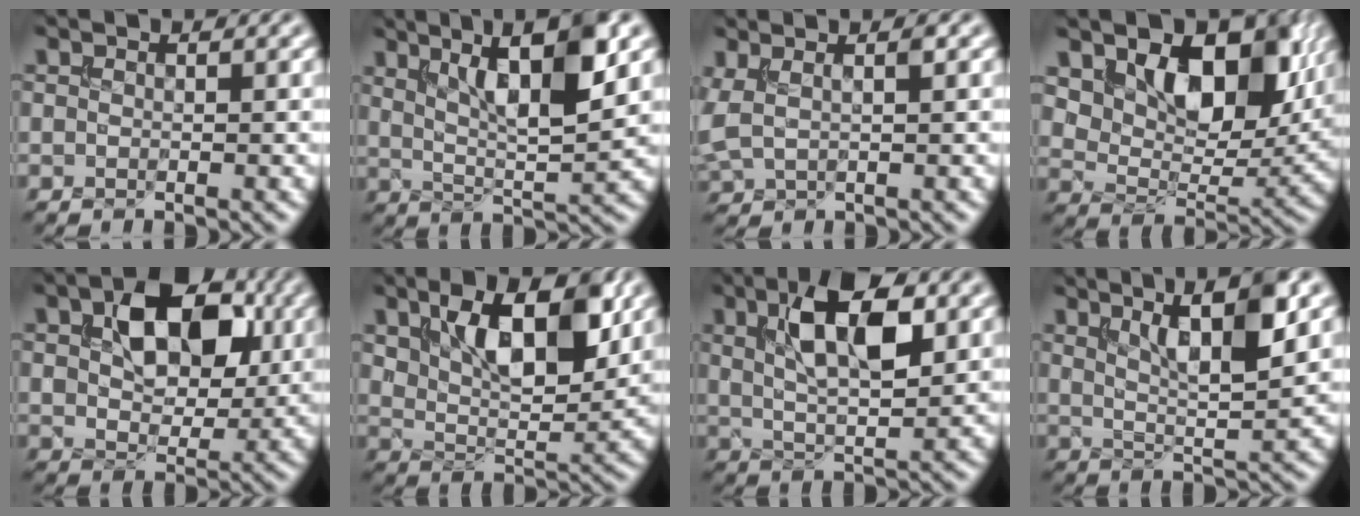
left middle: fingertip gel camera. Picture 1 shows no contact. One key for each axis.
{"total": 8.2, "fx": 3.4, "fy": 2.0, "fz": 7.2, "tx": -0.114, "ty": 0.006, "tz": 0.060}
{"total": 2.5, "fx": 1.0, "fy": 0.9, "fz": 2.1, "tx": -0.044, "ty": 0.005, "tz": 0.021}
{"total": 9.7, "fx": 4.1, "fy": 6.0, "fz": 6.4, "tx": -0.097, "ty": -0.012, "tz": 0.066}
{"total": 8.3, "fx": 2.1, "fy": 5.2, "fz": 6.2, "tx": -0.102, "ty": 0.006, "tz": 0.032}
{"total": 9.1, "fx": 3.9, "fy": 4.2, "fz": 7.1, "tx": -0.117, "ty": 0.000, "tz": 0.067}
{"total": 7.5, "fx": 2.4, "fy": 2.9, "fz": 6.4, "tx": -0.113, "ty": 0.006, "tz": 0.045}
{"total": 6.9, "fx": 3.3, "fy": 1.6, "fz": 5.8, "tx": -0.088, "ty": 0.007, "tz": 0.053}